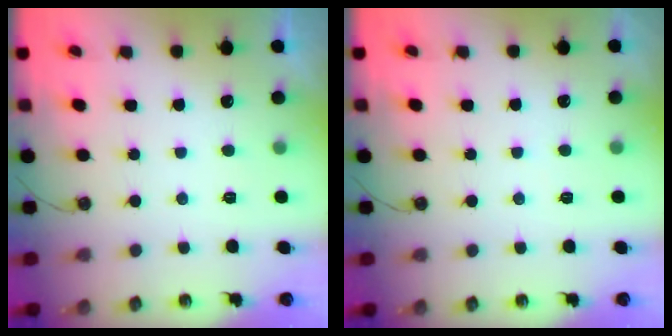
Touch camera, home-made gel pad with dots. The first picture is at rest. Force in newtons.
{"total": 2.4, "press": 2.3, "slide": 0.4}